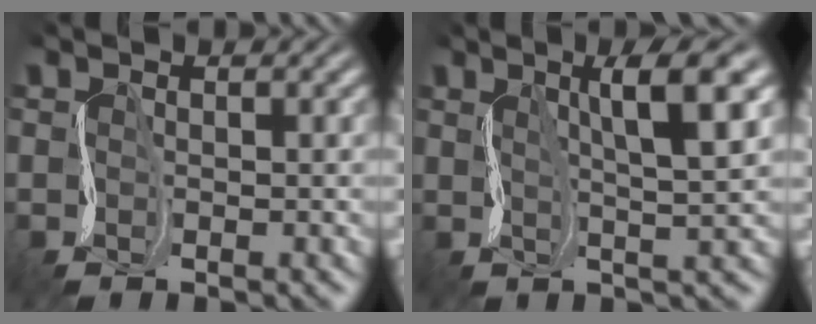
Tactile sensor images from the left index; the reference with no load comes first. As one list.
[{"total": 5.5, "force": [2.4, 0.9, 4.8], "torque": [-0.062, 0.016, 0.038]}]